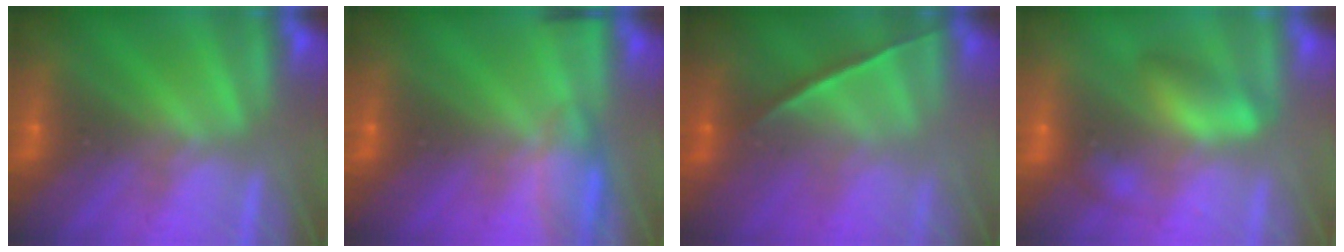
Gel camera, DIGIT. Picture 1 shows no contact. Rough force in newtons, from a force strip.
{"total": 5.3}
{"total": 1.1}
{"total": 2.7}